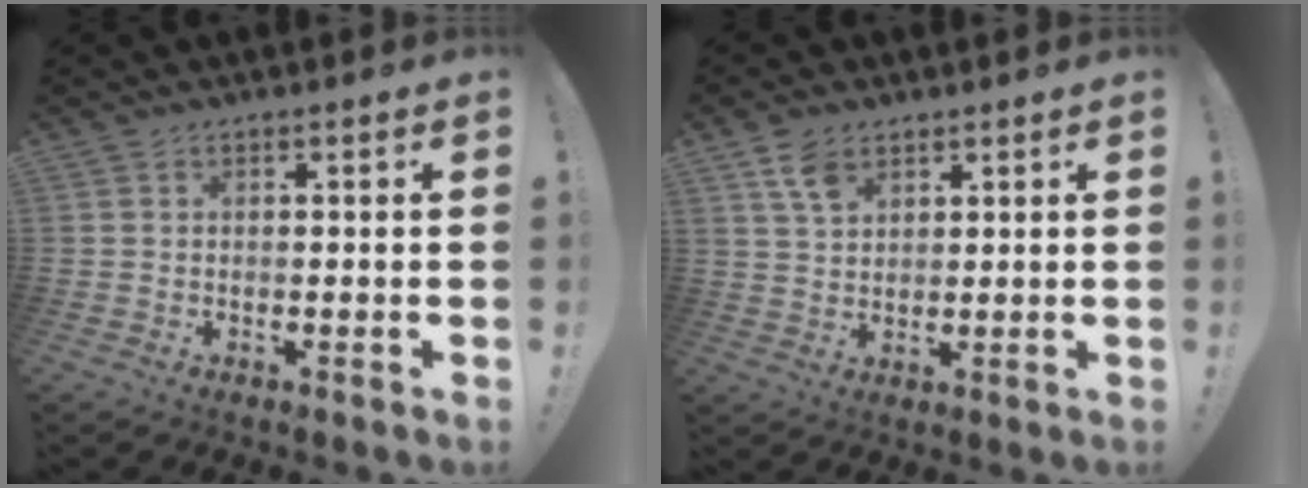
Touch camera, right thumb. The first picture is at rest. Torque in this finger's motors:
{"motor_torque": [0.05, 0.13, 0.17, 0.55, 0.02]}